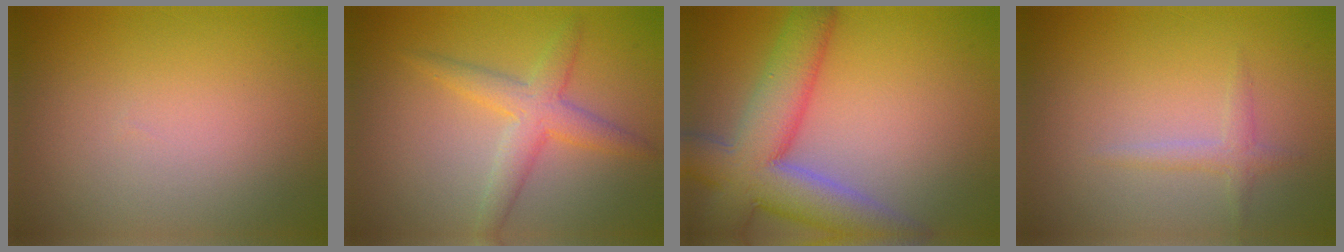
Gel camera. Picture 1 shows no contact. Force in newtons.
{"total": 3.6, "press": 3.6, "slide": 0.1}
{"total": 9.8, "press": 9.7, "slide": 0.6}
{"total": 1.3, "press": 1.3, "slide": 0.1}